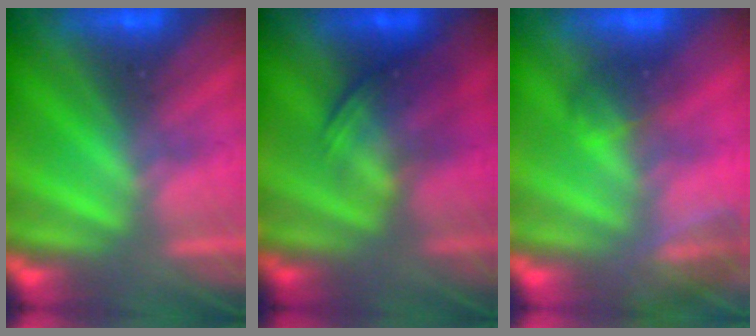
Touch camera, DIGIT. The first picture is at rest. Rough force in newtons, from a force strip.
{"total": 1.8}
{"total": 3.1}